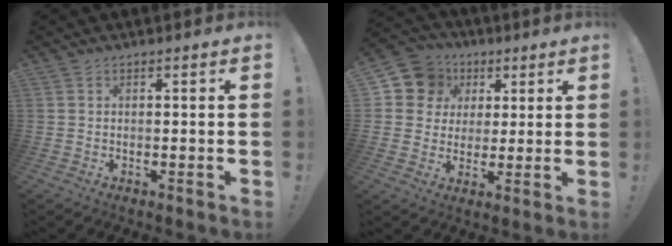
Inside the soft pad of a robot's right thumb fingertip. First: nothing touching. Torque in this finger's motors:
{"motor_torque": [0.00, 0.12, 0.40, 0.19, -0.01]}